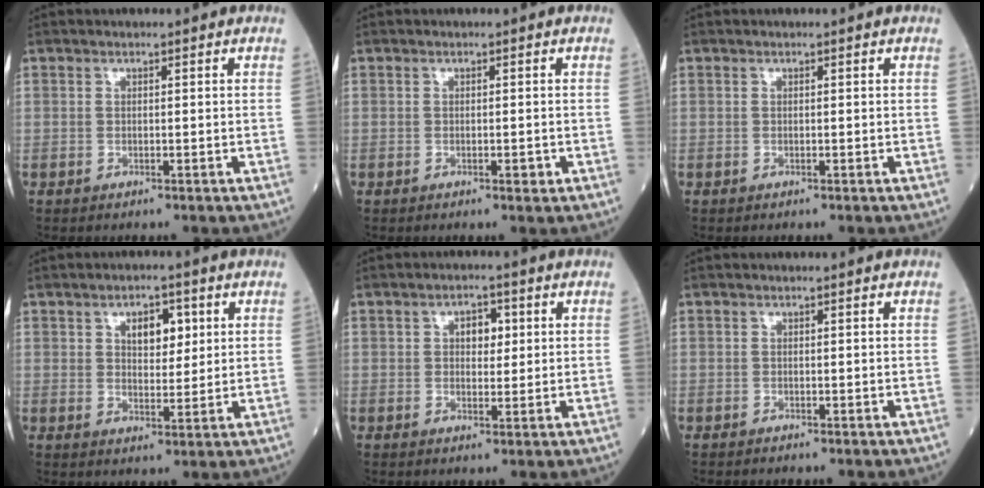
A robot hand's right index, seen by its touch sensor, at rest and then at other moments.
{"total": 1.2, "force": [-0.4, 0.3, 1.1], "torque": [-0.018, -0.002, -0.004]}
{"total": 0.0}
{"total": 5.0, "force": [1.9, 2.6, 3.8], "torque": [-0.056, 0.005, 0.032]}
{"total": 3.4, "force": [0.9, 2.0, 2.6], "torque": [-0.036, 0.008, 0.013]}
{"total": 0.0}